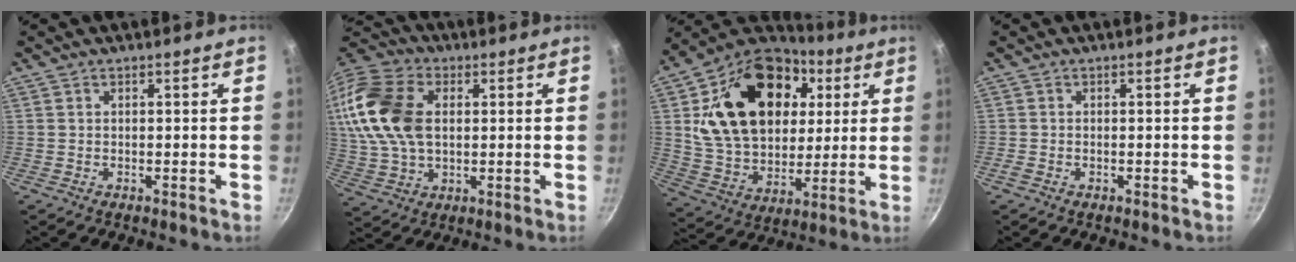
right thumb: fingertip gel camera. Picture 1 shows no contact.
{"total": 18.8, "force": [2.9, 12.3, 13.9], "torque": [-0.268, 0.014, 0.051]}
{"total": 26.2, "force": [7.3, 17.6, 17.9], "torque": [-0.282, -0.007, 0.127]}
{"total": 0.8, "force": [-0.5, 0.5, 0.4], "torque": [-0.014, 0.002, -0.014]}